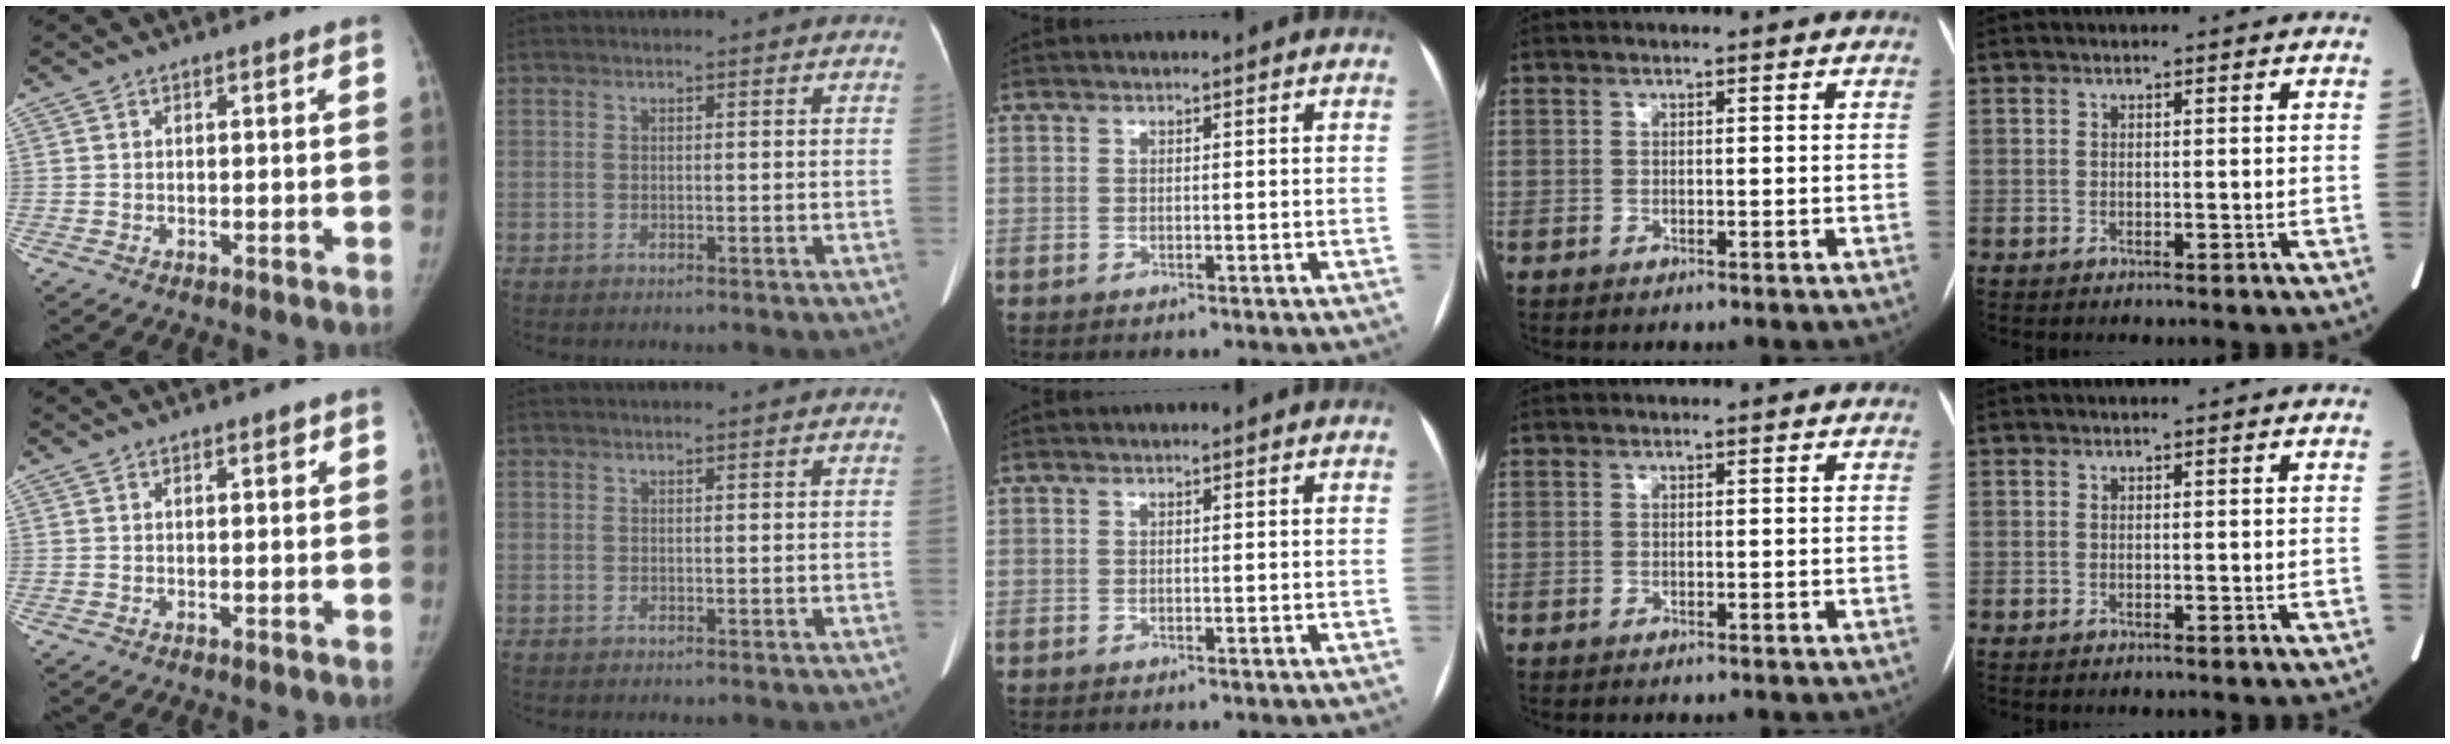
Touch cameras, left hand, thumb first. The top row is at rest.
{"thumb": {"total": 1.3, "force": [0.8, 0.4, 0.9], "torque": [-0.009, -0.001, 0.010]}, "index": {"total": 1.1, "force": [1.0, -0.1, 0.5], "torque": [-0.009, 0.011, 0.014]}}